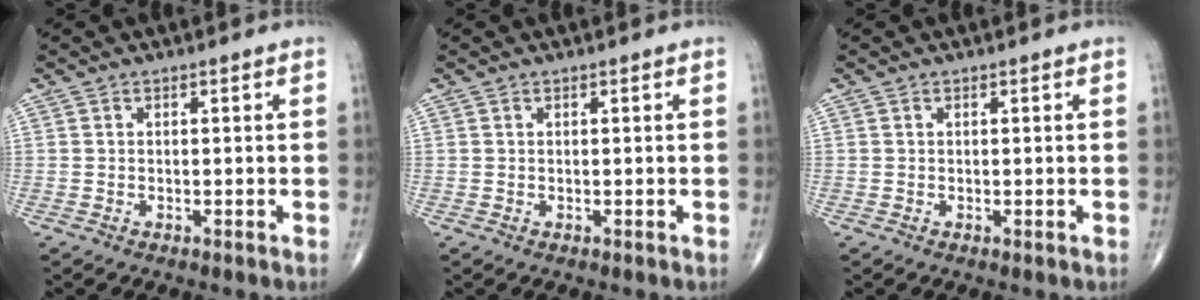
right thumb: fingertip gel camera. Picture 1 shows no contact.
{"total": 0.0}
{"total": 0.0}